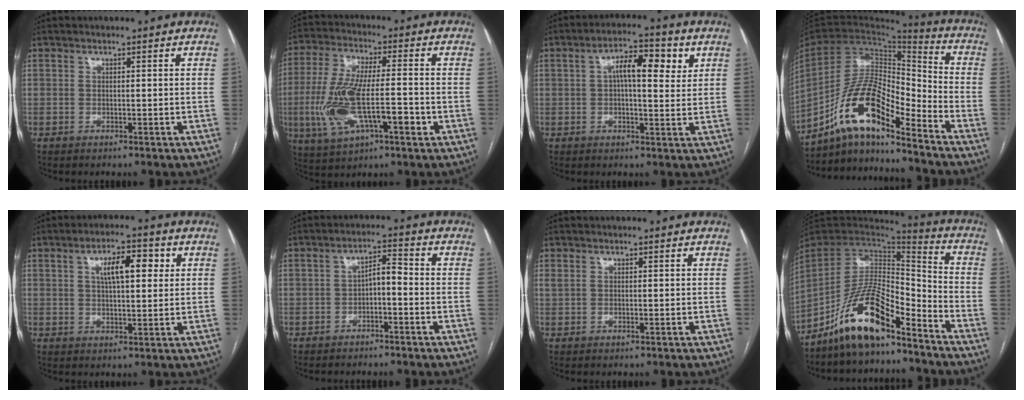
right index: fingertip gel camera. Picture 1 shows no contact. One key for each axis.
{"total": 14.1, "fx": -3.3, "fy": 4.4, "fz": 13.0, "tx": -0.271, "ty": 0.003, "tz": -0.052}
{"total": 8.6, "fx": 2.7, "fy": 3.2, "fz": 7.5, "tx": -0.117, "ty": 0.022, "tz": 0.037}
{"total": 14.2, "fx": -9.8, "fy": 3.2, "fz": 9.7, "tx": -0.191, "ty": 0.032, "tz": -0.174}
{"total": 7.4, "fx": 2.4, "fy": 2.5, "fz": 6.6, "tx": -0.109, "ty": 0.017, "tz": 0.040}
{"total": 3.8, "fx": -1.3, "fy": 1.3, "fz": 3.3, "tx": -0.055, "ty": 0.019, "tz": -0.021}
{"total": 0.8, "fx": 0.2, "fy": 0.3, "fz": 0.7, "tx": -0.027, "ty": 0.002, "tz": 0.009}
{"total": 14.4, "fx": -10.6, "fy": 3.6, "fz": 9.0, "tx": -0.172, "ty": 0.019, "tz": -0.191}